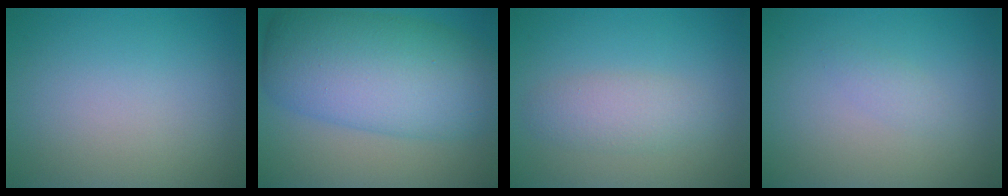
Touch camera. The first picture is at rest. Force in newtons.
{"total": 11.1, "press": 11.1, "slide": 0.2}
{"total": 2.6, "press": 2.6, "slide": 0.0}
{"total": 0.9, "press": 0.9, "slide": 0.0}